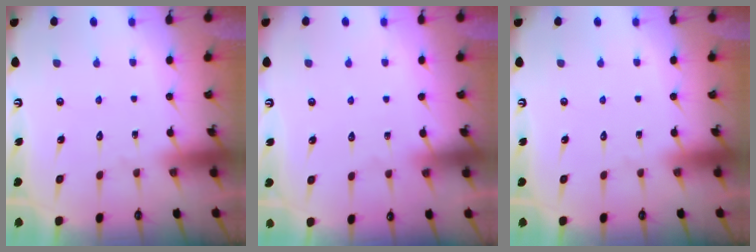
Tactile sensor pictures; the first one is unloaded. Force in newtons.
{"total": 2.9, "press": 2.9, "slide": 0.4}
{"total": 0.0}